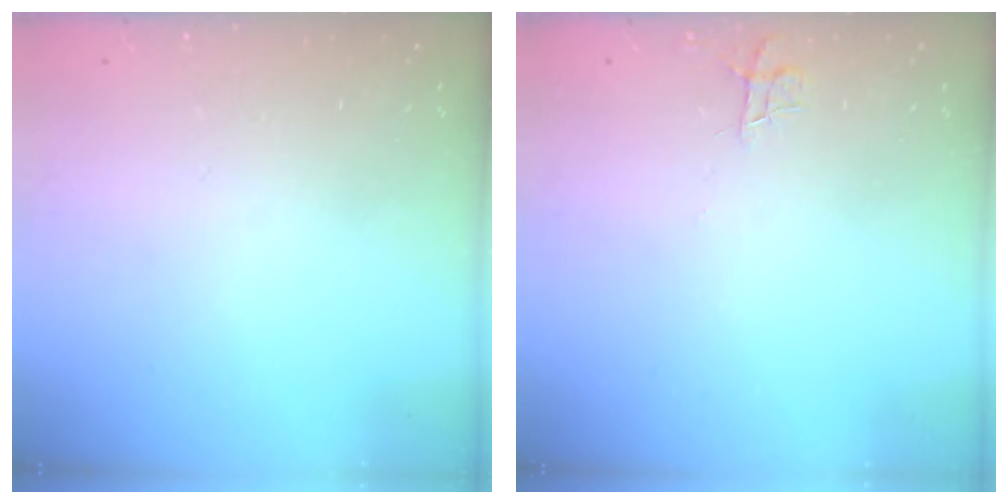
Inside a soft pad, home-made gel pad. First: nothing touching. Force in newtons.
{"total": 4.8, "press": 4.8, "slide": 0.4}